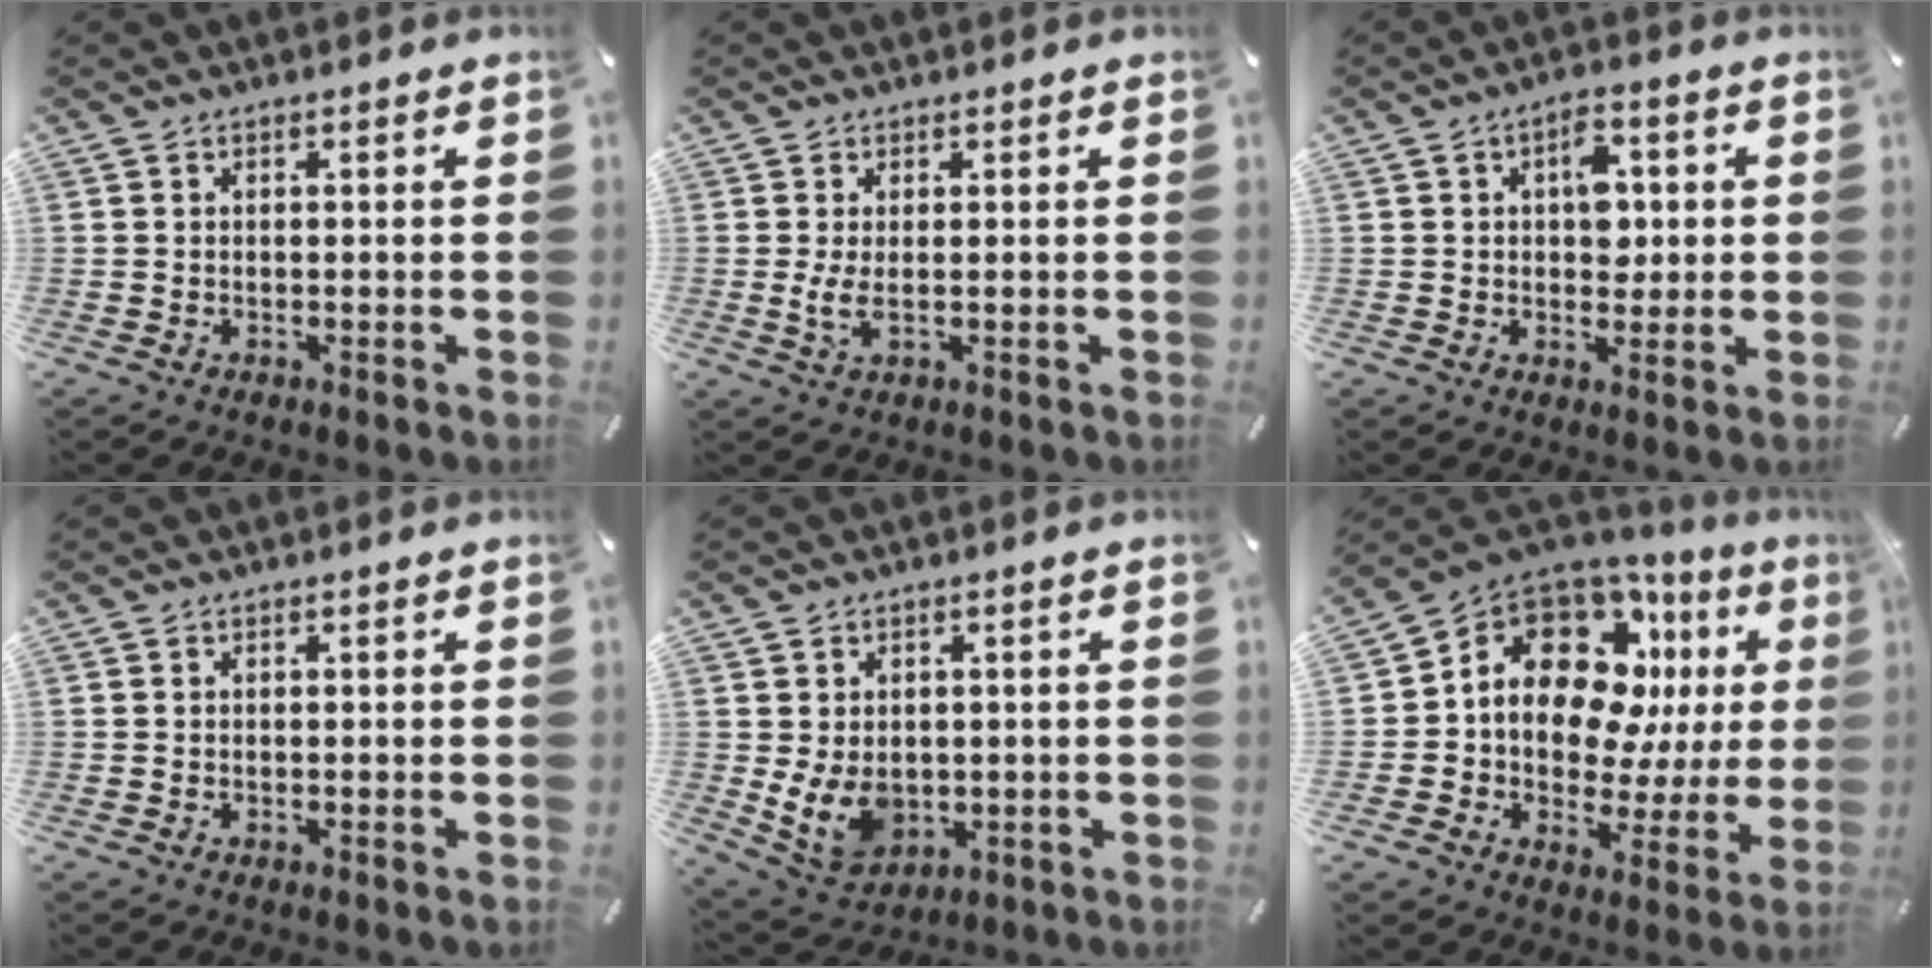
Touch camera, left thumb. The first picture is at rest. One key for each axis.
{"total": 4.0, "fx": 0.2, "fy": 1.2, "fz": 3.8, "tx": -0.090, "ty": -0.008, "tz": -0.002}
{"total": 7.4, "fx": 1.3, "fy": 5.1, "fz": 5.2, "tx": -0.049, "ty": -0.006, "tz": 0.013}
{"total": 0.0}
{"total": 8.3, "fx": 0.0, "fy": 6.8, "fz": 4.8, "tx": -0.103, "ty": -0.003, "tz": 0.003}
{"total": 16.6, "fx": 6.3, "fy": 11.4, "fz": 10.3, "tx": -0.173, "ty": -0.047, "tz": 0.112}